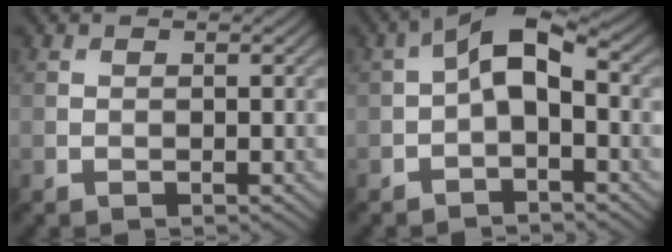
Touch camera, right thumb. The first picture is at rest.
{"total": 5.5, "force": [-0.4, 2.9, 4.6], "torque": [-0.081, 0.011, -0.016]}